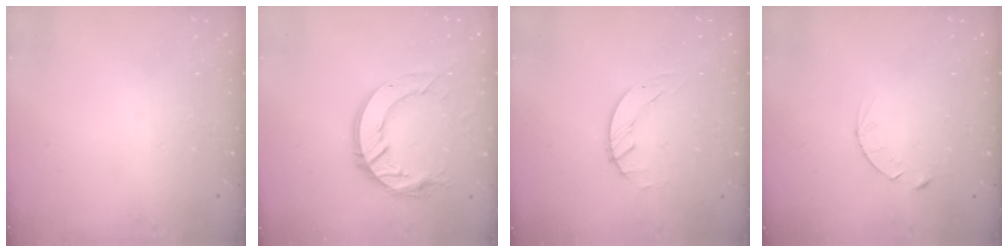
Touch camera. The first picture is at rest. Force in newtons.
{"total": 13.6, "press": 13.6, "slide": 1.2}
{"total": 0.6, "press": 0.6, "slide": 0.1}
{"total": 4.1, "press": 4.0, "slide": 0.4}